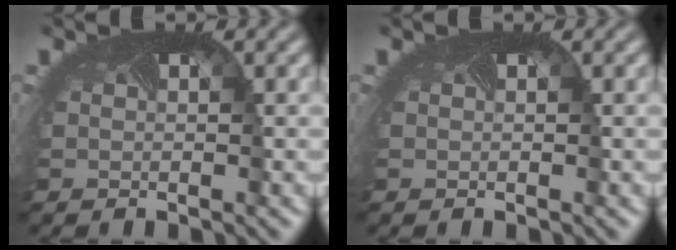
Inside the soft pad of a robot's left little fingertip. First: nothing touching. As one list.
[{"total": 0.0}]